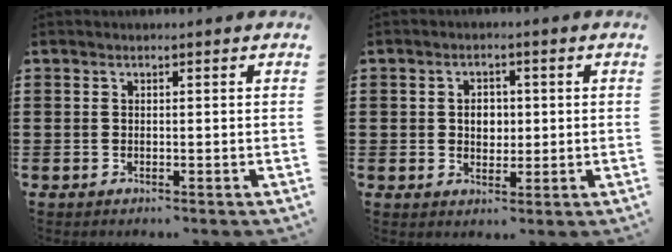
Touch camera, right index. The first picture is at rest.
{"total": 2.9, "force": [0.1, 2.3, 1.8], "torque": [-0.033, 0.006, -0.003]}